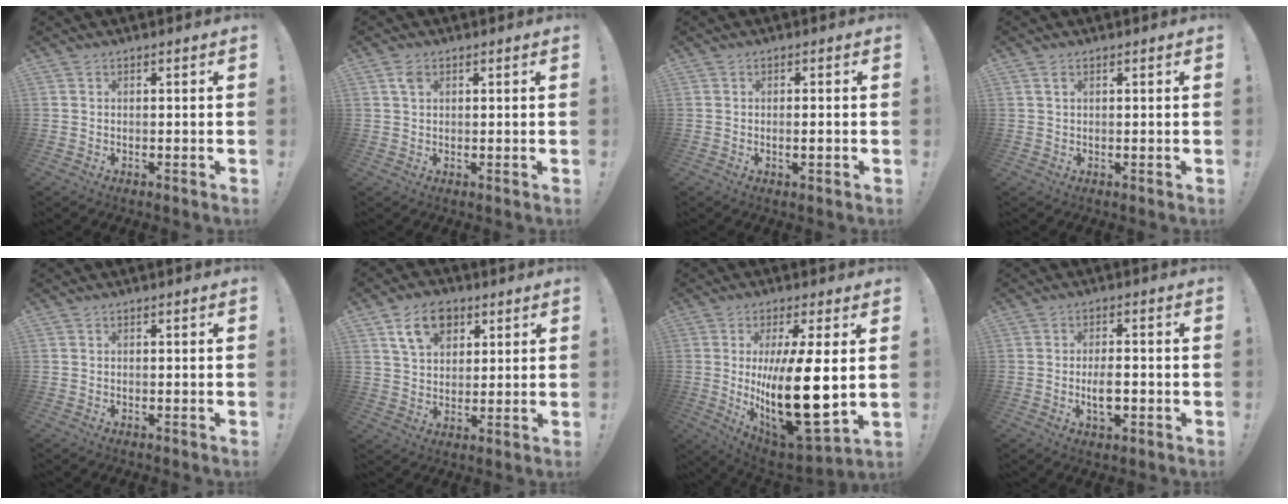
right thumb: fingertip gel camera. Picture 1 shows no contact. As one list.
[{"total": 2.7, "force": [1.2, 1.6, 1.7], "torque": [-0.027, 0.000, 0.020]}, {"total": 1.8, "force": [-0.5, 0.0, 1.7], "torque": [-0.029, 0.002, -0.010]}, {"total": 1.6, "force": [0.6, 0.8, 1.2], "torque": [-0.031, 0.005, 0.013]}, {"total": 0.0}, {"total": 11.5, "force": [5.8, 8.0, 5.9], "torque": [-0.092, -0.011, 0.111]}, {"total": 22.4, "force": [0.8, 8.4, 20.8], "torque": [-0.358, -0.031, 0.021]}, {"total": 5.4, "force": [-1.2, 2.6, 4.6], "torque": [-0.069, -0.003, -0.025]}]